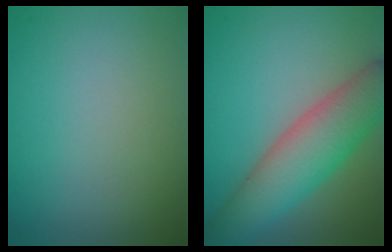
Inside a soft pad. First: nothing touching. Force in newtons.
{"total": 7.2, "press": 7.2, "slide": 0.1}